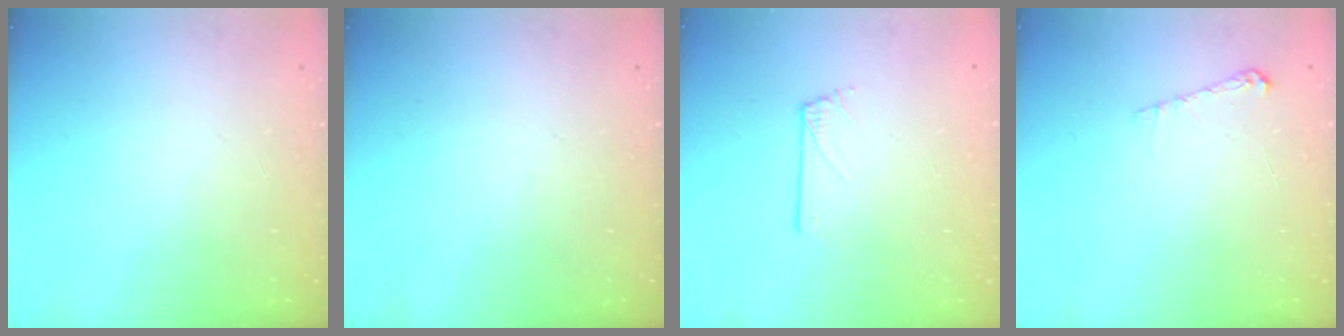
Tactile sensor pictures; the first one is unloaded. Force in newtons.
{"total": 0.0}
{"total": 0.6, "press": 0.6, "slide": 0.1}
{"total": 4.2, "press": 4.2, "slide": 0.5}